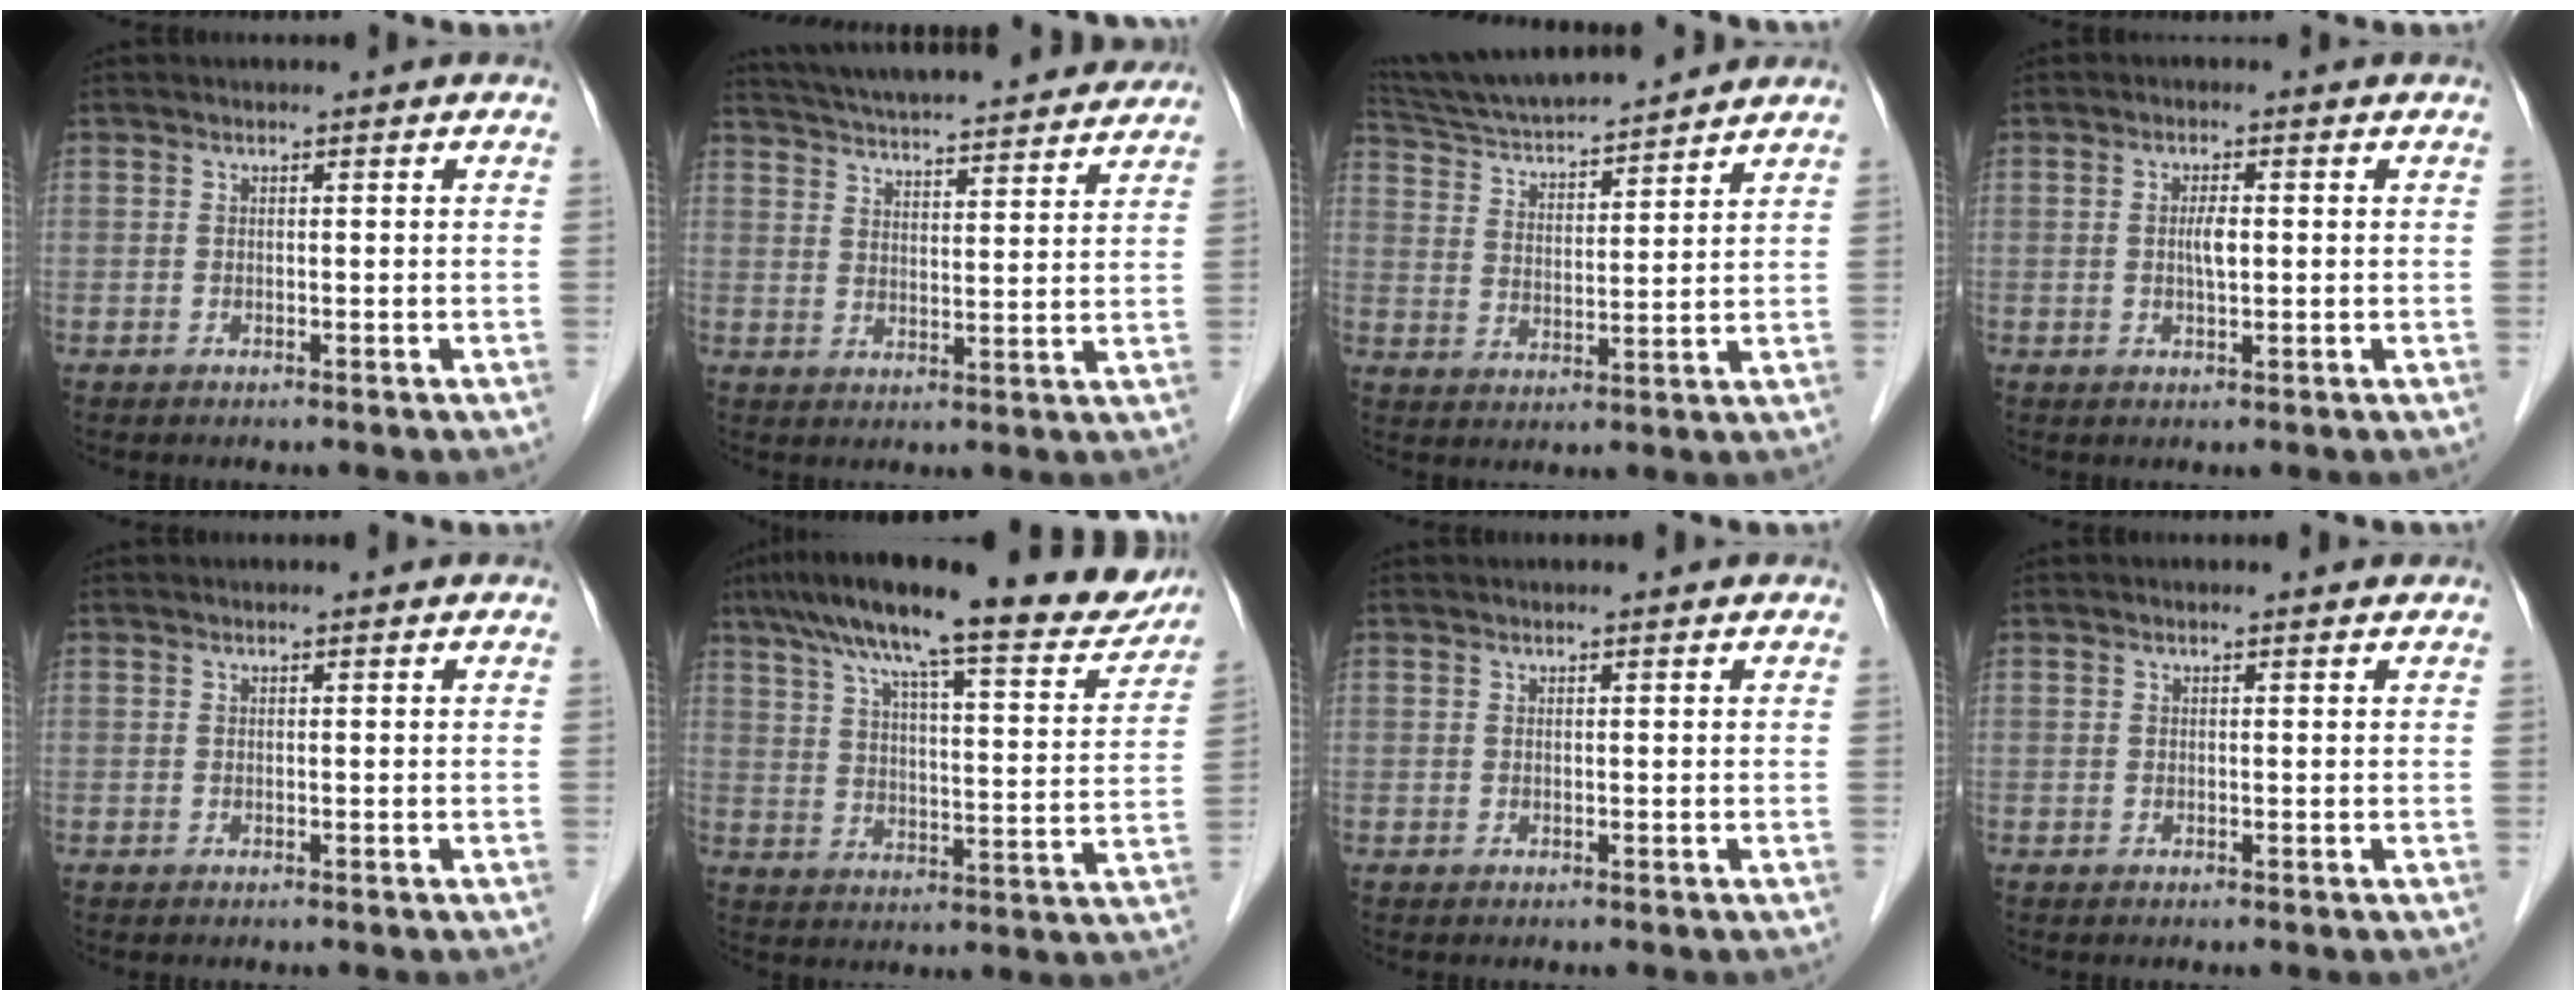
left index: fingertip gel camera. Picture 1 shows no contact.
{"total": 23.5, "force": [21.6, 2.8, 8.9], "torque": [-0.150, 0.013, 0.293]}
{"total": 15.9, "force": [14.6, 1.1, 6.1], "torque": [-0.115, 0.021, 0.244]}
{"total": 2.5, "force": [0.1, 0.6, 2.4], "torque": [-0.045, 0.001, 0.003]}
{"total": 0.8, "force": [0.8, -0.1, 0.2], "torque": [-0.007, 0.008, 0.014]}
{"total": 21.6, "force": [17.6, 3.1, 12.1], "torque": [-0.187, 0.016, 0.243]}
{"total": 1.7, "force": [1.7, -0.1, 0.4], "torque": [-0.007, 0.015, 0.024]}
{"total": 1.5, "force": [1.4, 0.0, 0.4], "torque": [-0.012, 0.008, 0.016]}